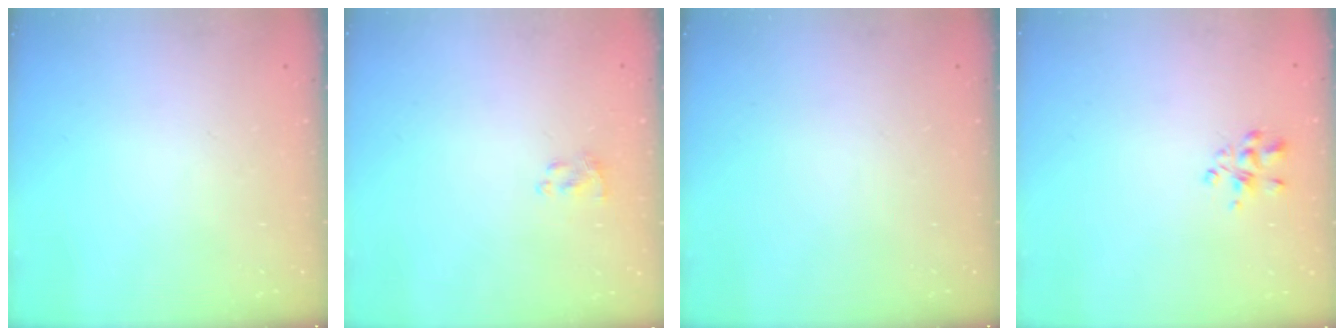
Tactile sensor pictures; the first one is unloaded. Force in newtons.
{"total": 1.1, "press": 1.0, "slide": 0.5}
{"total": 0.0}
{"total": 3.9, "press": 3.6, "slide": 1.3}